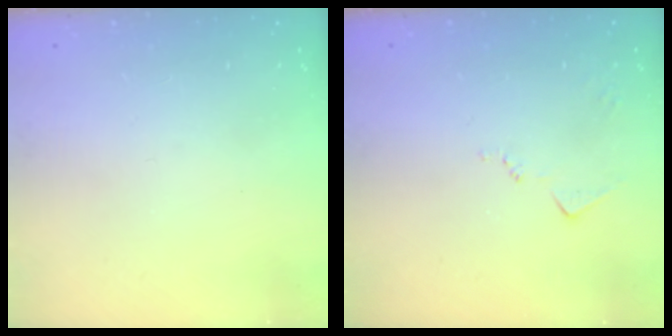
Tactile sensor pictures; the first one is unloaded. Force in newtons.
{"total": 7.8, "press": 7.8, "slide": 0.5}